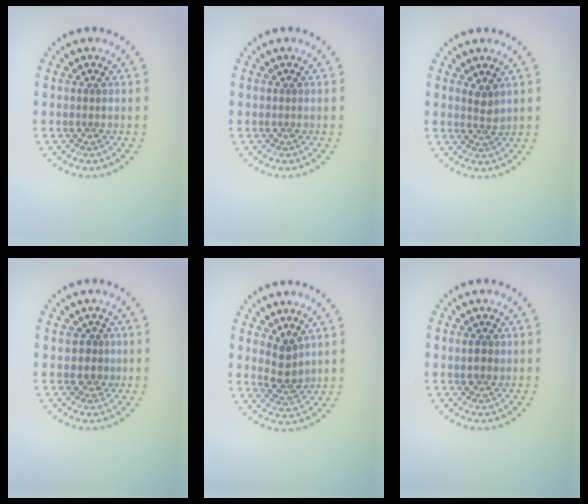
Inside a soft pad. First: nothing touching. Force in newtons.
{"total": 0.0}
{"total": 1.4, "press": 1.1, "slide": 0.9}
{"total": 1.2, "press": 0.9, "slide": 0.8}
{"total": 2.2, "press": 2.0, "slide": 1.0}
{"total": 1.3, "press": 1.3, "slide": 0.2}